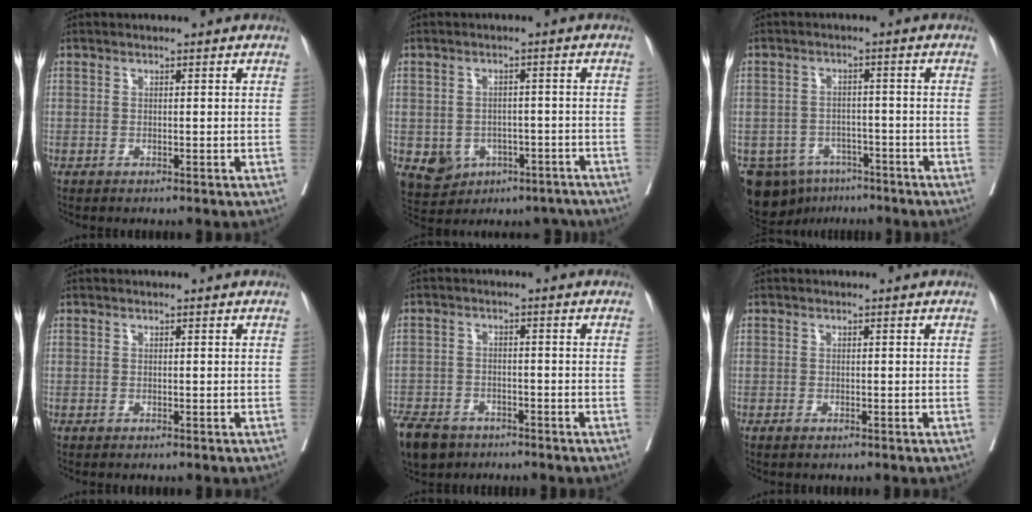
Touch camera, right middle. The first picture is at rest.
{"total": 9.6, "force": [-4.9, 7.6, 3.4], "torque": [-0.059, 0.018, -0.057]}
{"total": 9.5, "force": [-6.2, 6.5, 2.8], "torque": [-0.053, 0.006, -0.086]}
{"total": 0.0}
{"total": 9.3, "force": [-6.9, 5.3, 3.5], "torque": [-0.079, -0.010, -0.115]}
{"total": 0.6, "force": [-0.4, 0.2, 0.4], "torque": [-0.009, -0.002, -0.004]}